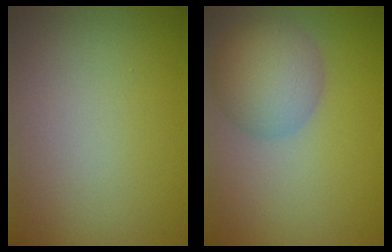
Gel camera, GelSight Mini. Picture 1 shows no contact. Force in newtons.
{"total": 5.2, "press": 5.2, "slide": 0.4}